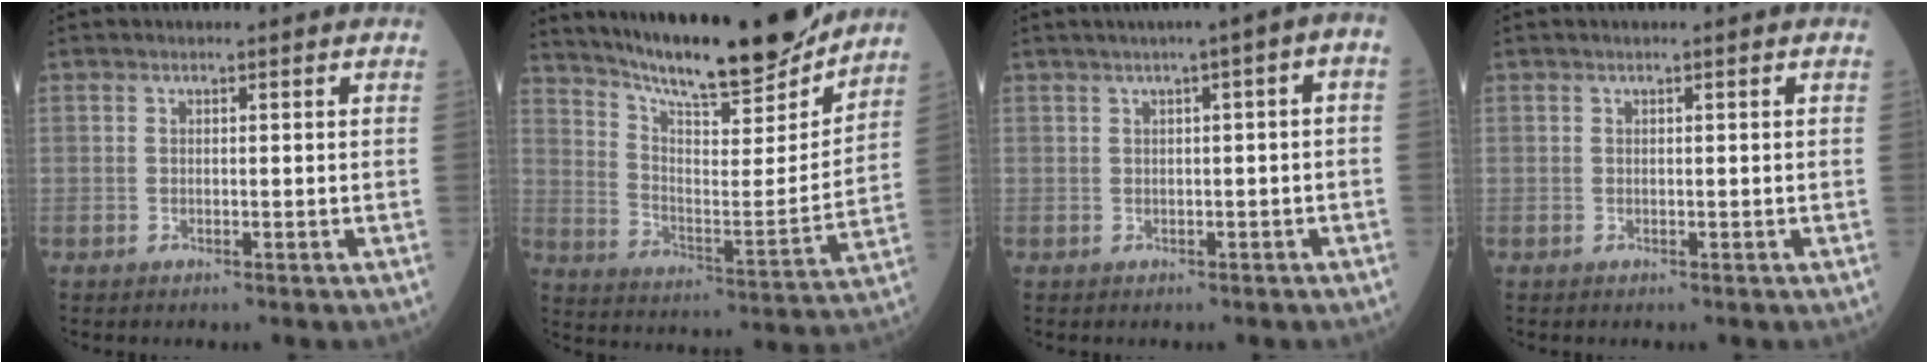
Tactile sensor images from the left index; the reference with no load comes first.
{"total": 20.9, "force": [18.7, 2.2, 9.2], "torque": [-0.156, -0.026, 0.282]}
{"total": 4.3, "force": [0.5, 0.9, 4.2], "torque": [-0.055, 0.020, 0.001]}
{"total": 0.0}